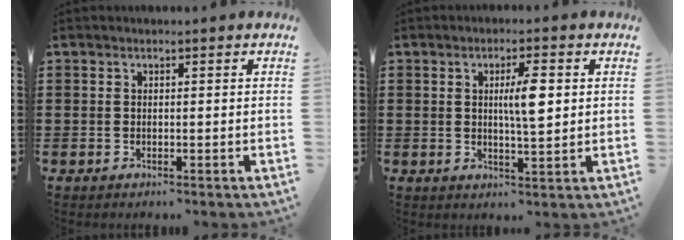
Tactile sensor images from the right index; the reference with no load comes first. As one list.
[{"total": 5.6, "force": [1.0, 1.2, 5.3], "torque": [-0.094, 0.003, 0.012]}]